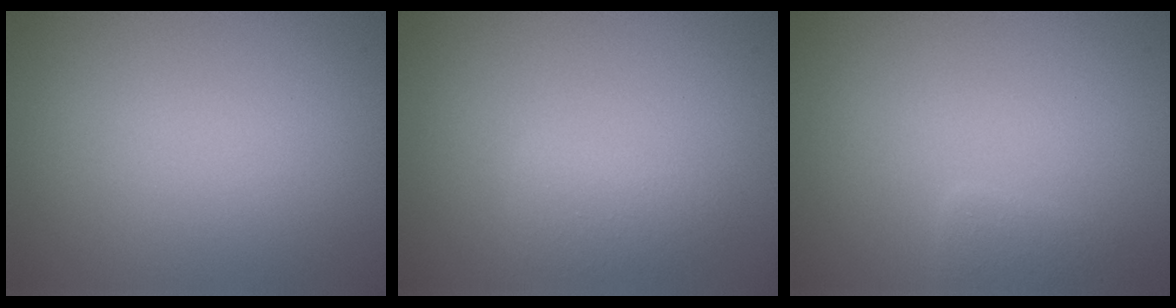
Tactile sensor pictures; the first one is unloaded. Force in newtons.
{"total": 1.9, "press": 1.9, "slide": 0.0}
{"total": 1.8, "press": 1.8, "slide": 0.2}